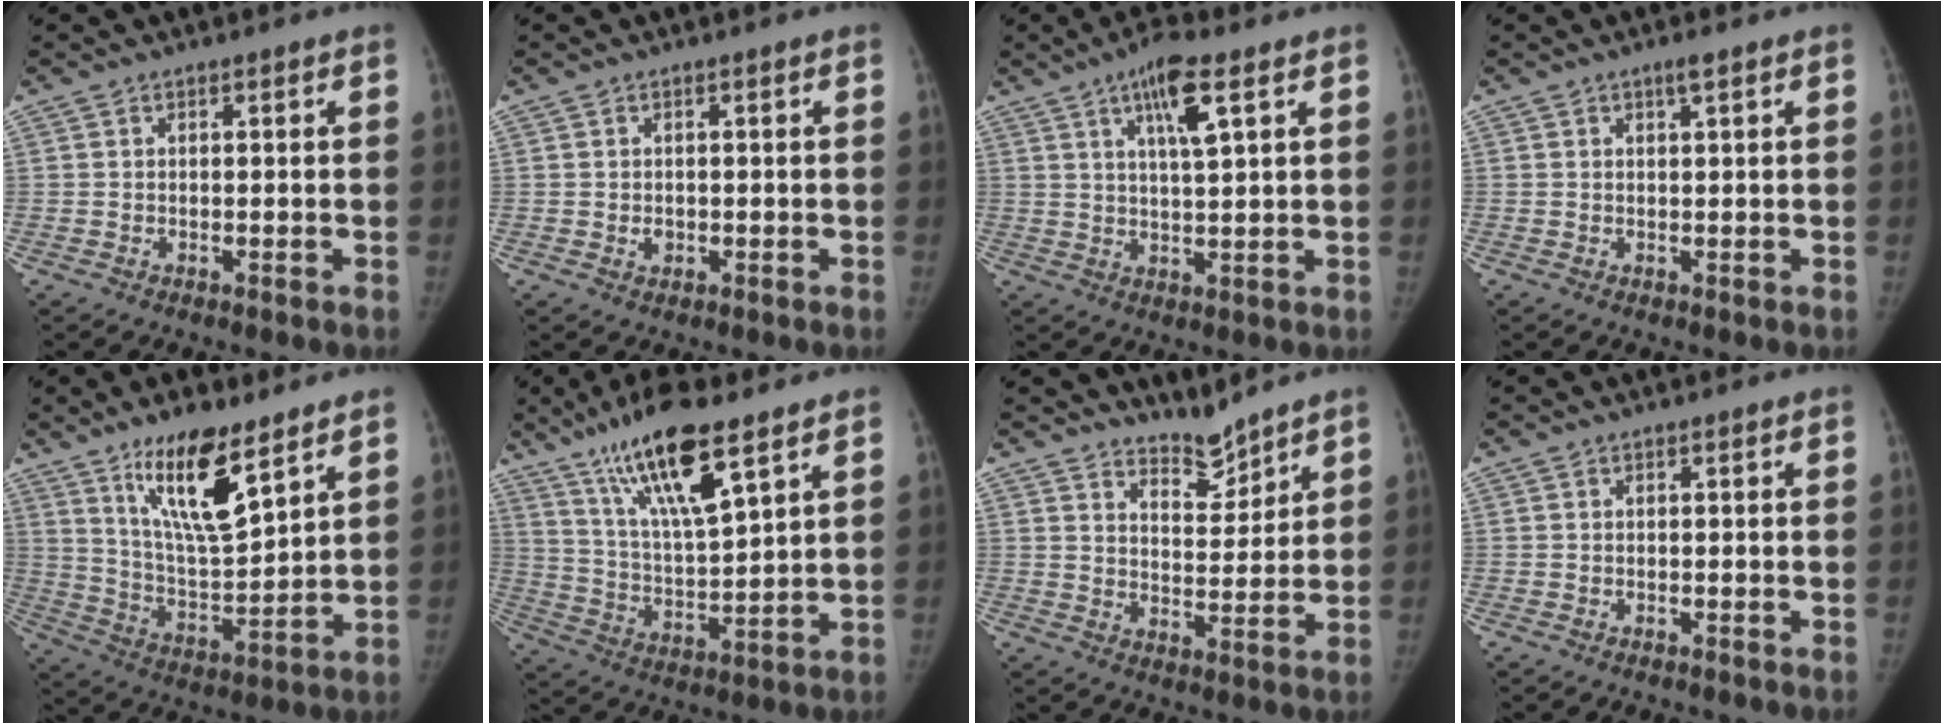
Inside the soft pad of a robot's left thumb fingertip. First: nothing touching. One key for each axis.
{"total": 1.3, "fx": 0.0, "fy": 1.1, "fz": 0.8, "tx": -0.007, "ty": 0.000, "tz": 0.003}
{"total": 8.4, "fx": 4.1, "fy": 1.7, "fz": 7.1, "tx": -0.123, "ty": -0.015, "tz": 0.070}
{"total": 1.4, "fx": 0.8, "fy": 0.2, "fz": 1.1, "tx": -0.018, "ty": -0.003, "tz": 0.014}
{"total": 14.7, "fx": 9.2, "fy": 4.1, "fz": 10.7, "tx": -0.168, "ty": -0.061, "tz": 0.176}
{"total": 16.6, "fx": 10.4, "fy": 3.8, "fz": 12.4, "tx": -0.214, "ty": -0.047, "tz": 0.201}
{"total": 6.0, "fx": 5.7, "fy": 1.5, "fz": 1.1, "tx": 0.002, "ty": -0.054, "tz": 0.107}
{"total": 0.0}